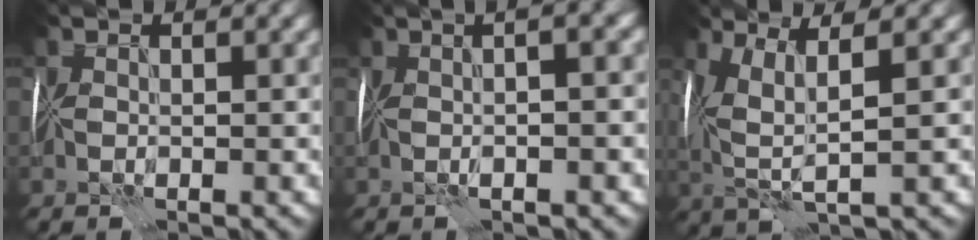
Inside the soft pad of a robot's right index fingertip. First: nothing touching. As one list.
[{"total": 8.6, "force": [2.0, 3.9, 7.4], "torque": [-0.034, 0.039, -0.009]}, {"total": 5.2, "force": [1.4, 1.5, 4.7], "torque": [-0.112, 0.003, 0.028]}]